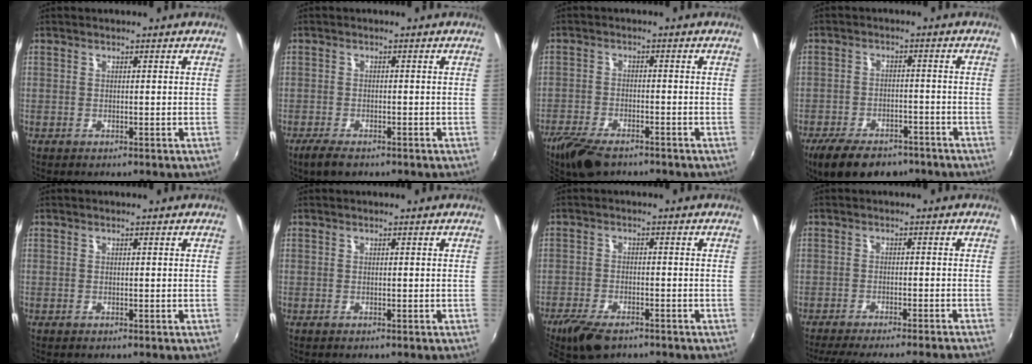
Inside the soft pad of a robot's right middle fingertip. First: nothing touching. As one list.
[{"total": 3.7, "force": [-2.7, 1.4, 2.1], "torque": [-0.054, -0.010, -0.050]}, {"total": 9.6, "force": [-7.5, 3.4, 4.9], "torque": [-0.125, -0.025, -0.138]}, {"total": 12.0, "force": [-8.7, 5.5, 6.1], "torque": [-0.140, -0.012, -0.136]}, {"total": 0.0}, {"total": 0.0}, {"total": 8.3, "force": [-6.1, 3.3, 4.5], "torque": [-0.116, -0.021, -0.112]}, {"total": 14.1, "force": [-12.7, -0.2, 6.2], "torque": [-0.120, -0.019, -0.182]}]